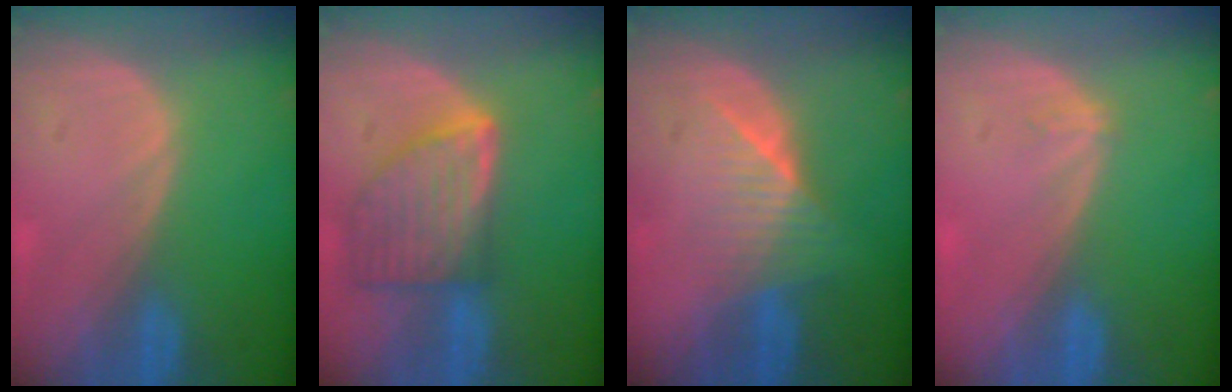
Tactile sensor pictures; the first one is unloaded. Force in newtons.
{"total": 8.2, "press": 7.3, "slide": 3.6}
{"total": 6.2, "press": 5.7, "slide": 2.6}
{"total": 0.9, "press": 0.6, "slide": 0.6}